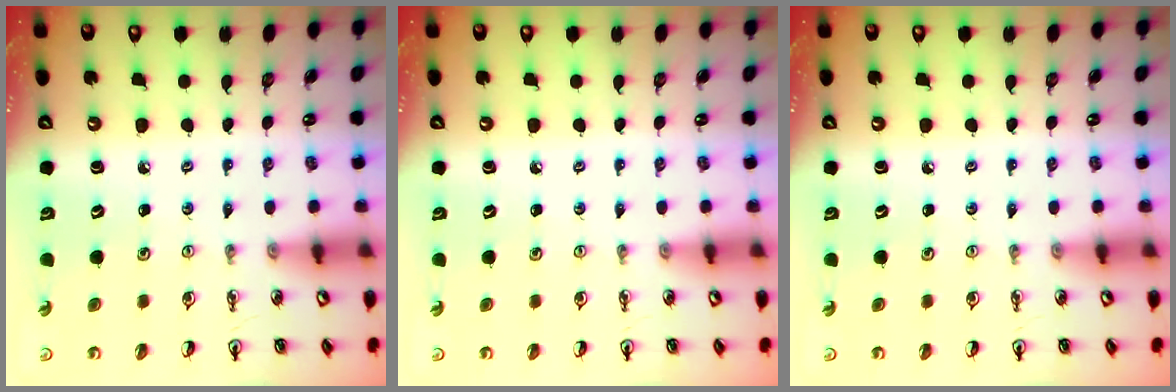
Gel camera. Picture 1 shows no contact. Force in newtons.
{"total": 0.0}
{"total": 0.0}